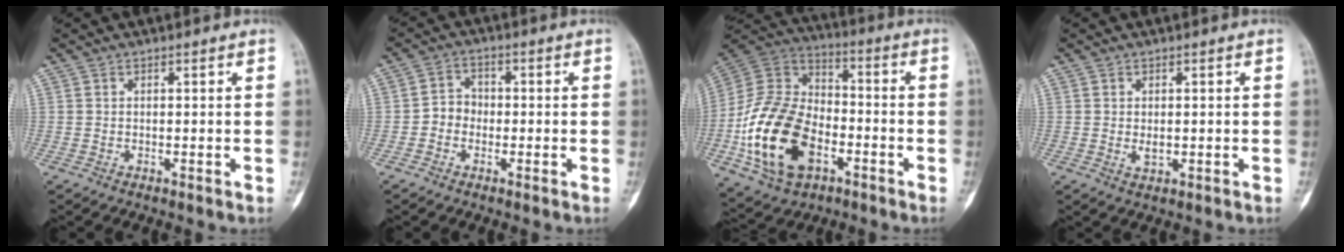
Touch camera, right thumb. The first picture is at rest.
{"total": 4.1, "force": [-1.4, 3.5, 1.6], "torque": [-0.006, 0.018, -0.037]}
{"total": 22.1, "force": [-6.8, 14.2, 15.4], "torque": [-0.279, 0.038, -0.116]}
{"total": 1.9, "force": [0.0, 1.2, 1.5], "torque": [-0.023, -0.004, 0.004]}